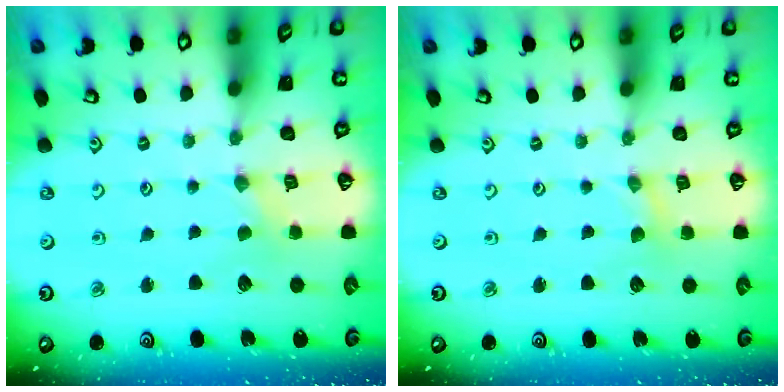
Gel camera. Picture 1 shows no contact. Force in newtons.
{"total": 0.7, "press": 0.6, "slide": 0.2}